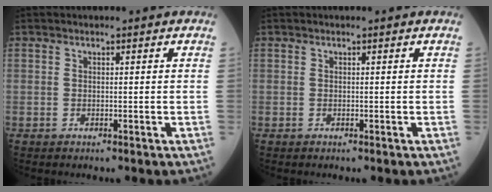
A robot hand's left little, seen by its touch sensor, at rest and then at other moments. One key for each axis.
{"total": 0.0}